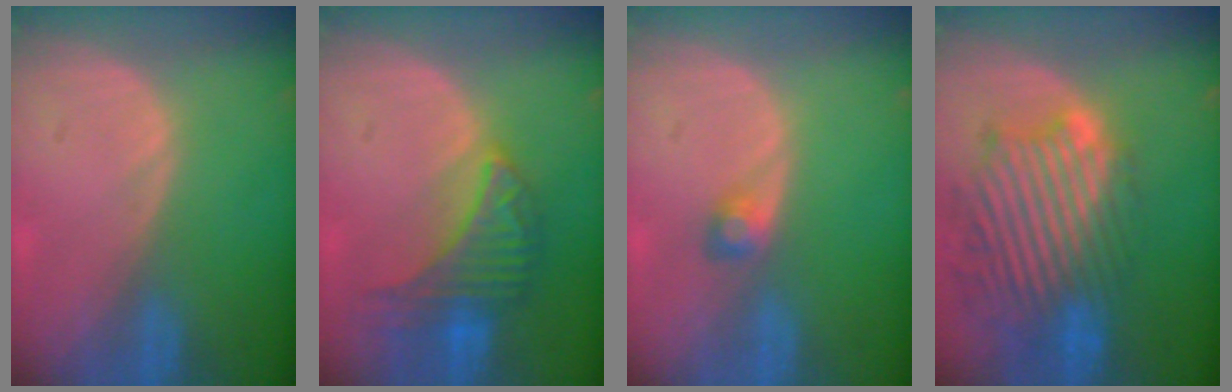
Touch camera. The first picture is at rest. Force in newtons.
{"total": 7.1, "press": 7.1, "slide": 0.2}
{"total": 1.9, "press": 1.8, "slide": 0.2}
{"total": 13.0, "press": 11.6, "slide": 5.8}